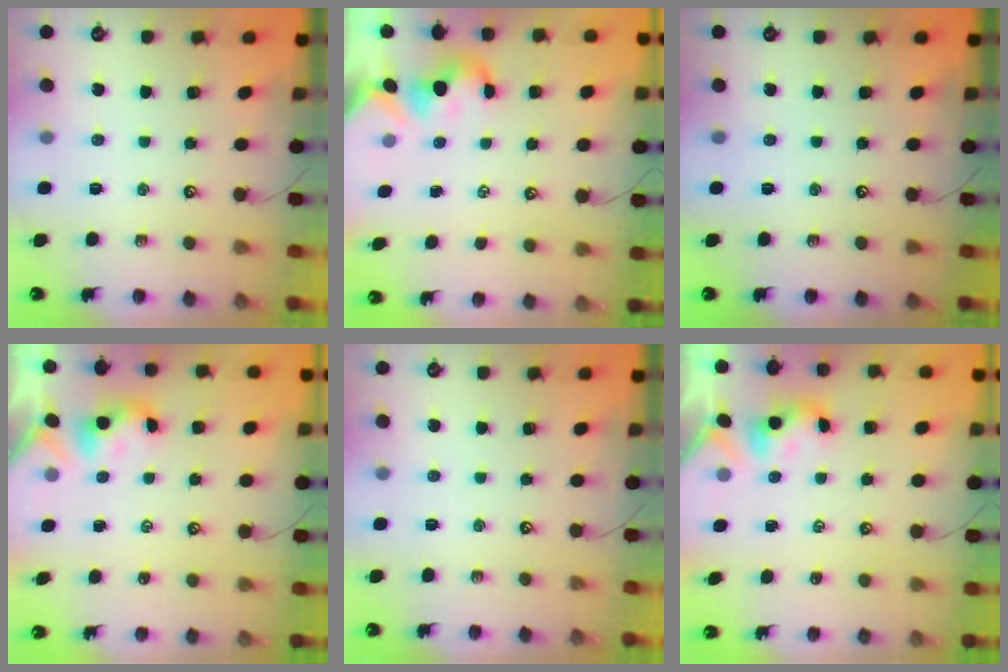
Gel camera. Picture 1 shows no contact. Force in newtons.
{"total": 0.5, "press": 0.2, "slide": 0.5}
{"total": 0.0}
{"total": 2.4, "press": 2.3, "slide": 0.2}
{"total": 0.0}
{"total": 2.3, "press": 2.3, "slide": 0.2}